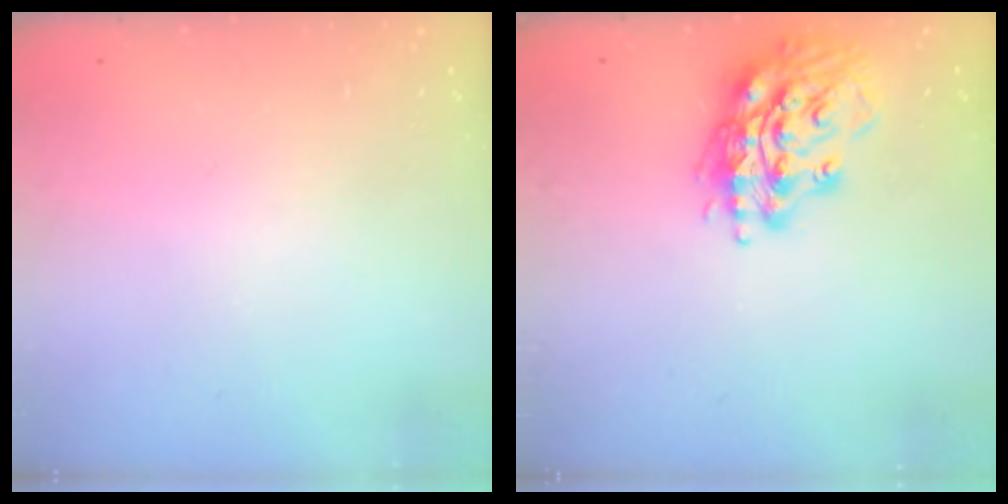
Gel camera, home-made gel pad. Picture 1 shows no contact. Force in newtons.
{"total": 16.7, "press": 16.5, "slide": 2.3}